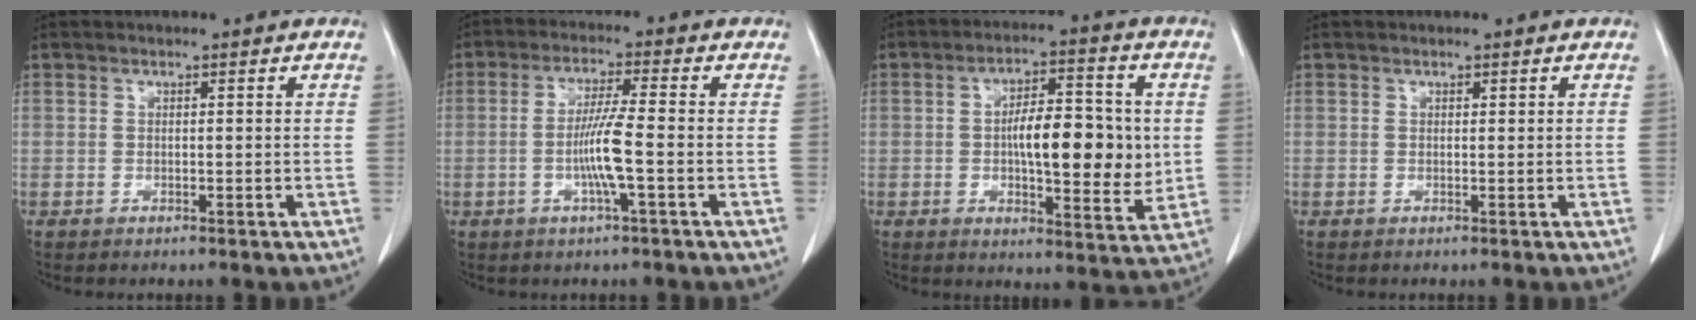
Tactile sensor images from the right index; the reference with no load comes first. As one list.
[{"total": 6.3, "force": [-1.6, -0.5, 6.1], "torque": [-0.121, 0.000, -0.031]}, {"total": 12.5, "force": [0.1, 4.0, 11.8], "torque": [-0.185, 0.006, 0.001]}, {"total": 0.0}]